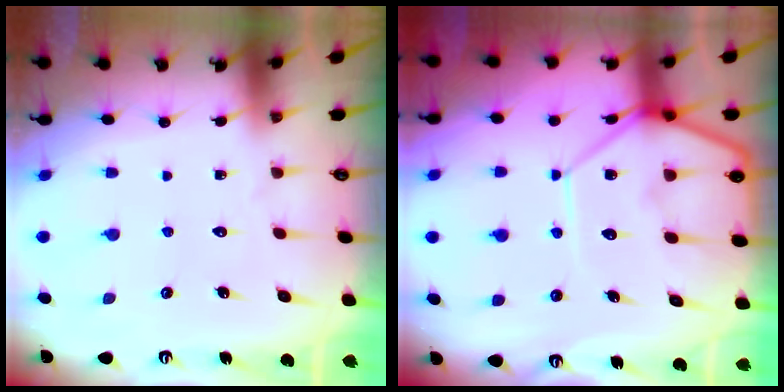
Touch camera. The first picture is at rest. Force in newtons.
{"total": 12.1, "press": 12.1, "slide": 1.1}